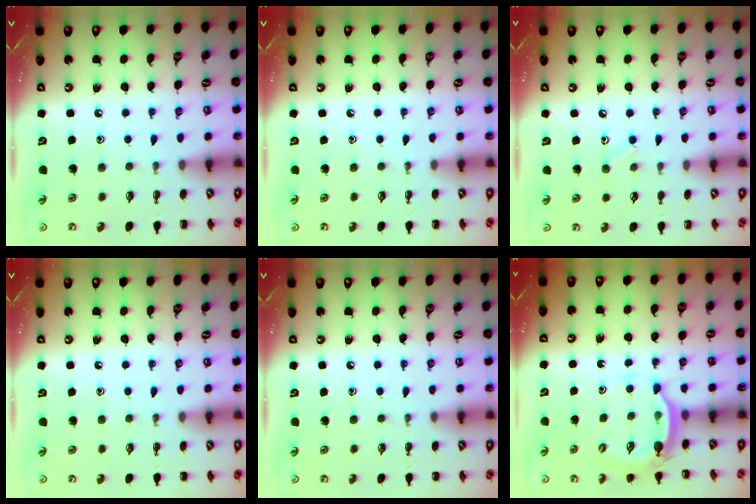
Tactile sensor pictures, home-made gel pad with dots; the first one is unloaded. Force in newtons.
{"total": 0.0}
{"total": 6.7, "press": 6.4, "slide": 2.2}
{"total": 0.0}
{"total": 0.0}
{"total": 5.0, "press": 5.0, "slide": 0.3}